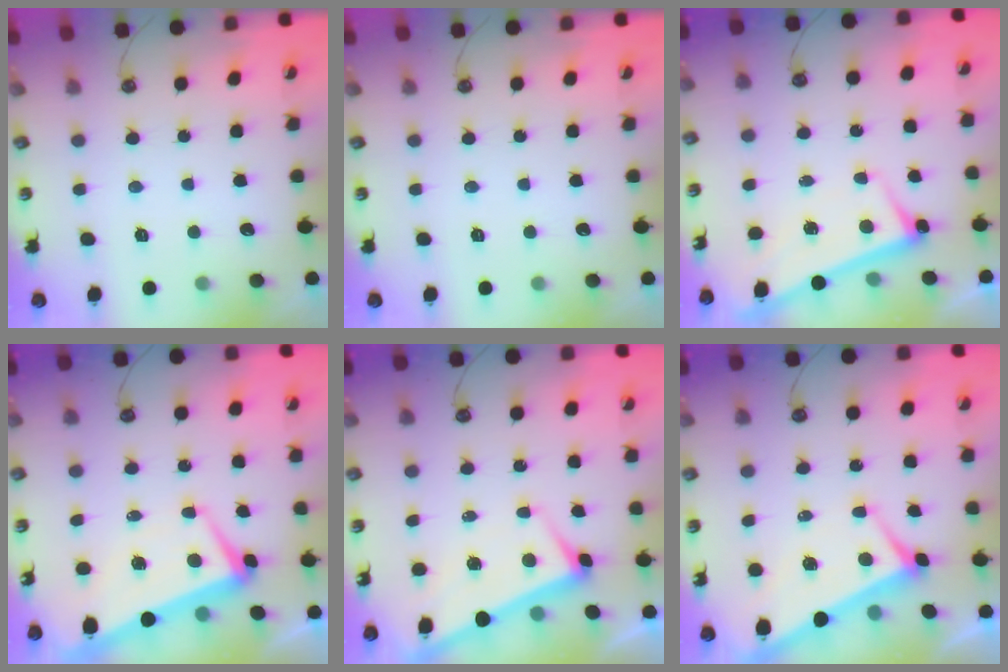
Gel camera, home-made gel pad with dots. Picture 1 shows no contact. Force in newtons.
{"total": 0.0}
{"total": 2.8, "press": 2.7, "slide": 0.4}
{"total": 1.6, "press": 1.4, "slide": 0.9}
{"total": 2.0, "press": 1.9, "slide": 0.6}
{"total": 2.5, "press": 2.4, "slide": 0.8}